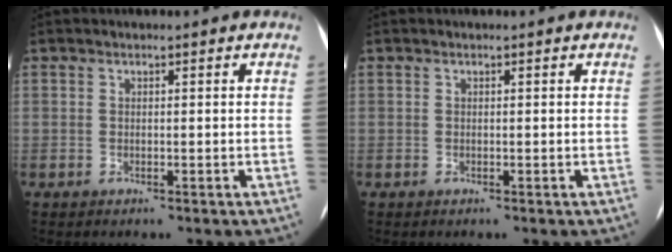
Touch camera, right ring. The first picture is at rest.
{"total": 0.0}